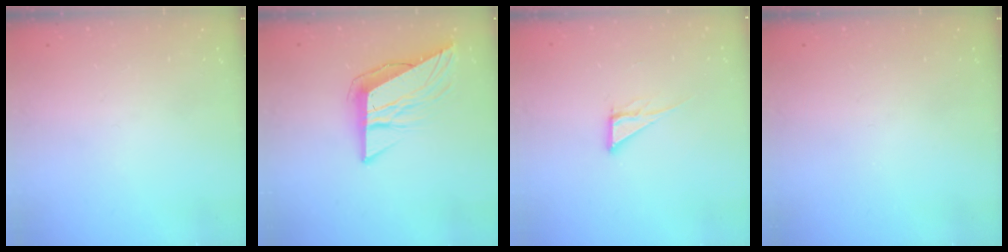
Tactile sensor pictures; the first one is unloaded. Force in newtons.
{"total": 9.9, "press": 9.9, "slide": 0.8}
{"total": 6.1, "press": 6.1, "slide": 0.3}
{"total": 0.0}